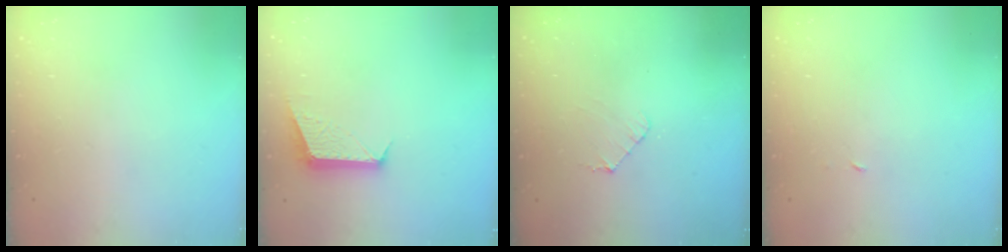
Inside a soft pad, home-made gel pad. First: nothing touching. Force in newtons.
{"total": 9.0, "press": 9.0, "slide": 0.5}
{"total": 5.2, "press": 5.2, "slide": 0.4}
{"total": 1.8, "press": 1.8, "slide": 0.1}